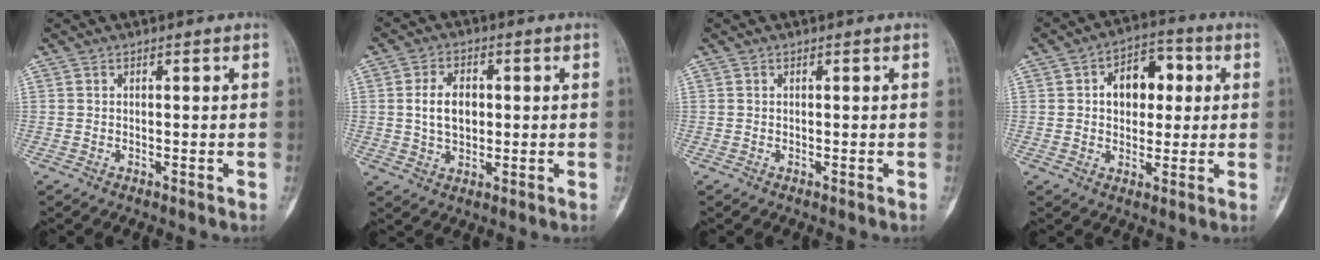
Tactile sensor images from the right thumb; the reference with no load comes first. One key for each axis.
{"total": 7.1, "fx": 0.7, "fy": 4.8, "fz": 5.2, "tx": -0.076, "ty": 0.003, "tz": 0.015}
{"total": 0.0}
{"total": 10.5, "fx": 2.0, "fy": 7.2, "fz": 7.4, "tx": -0.070, "ty": 0.016, "tz": 0.026}